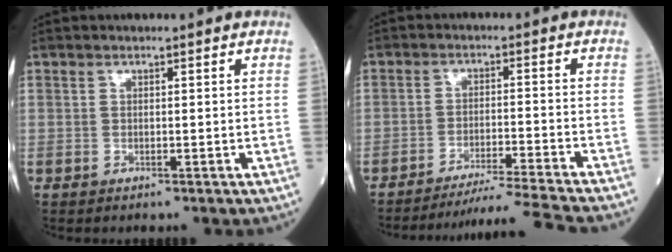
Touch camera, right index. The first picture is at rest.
{"total": 12.1, "force": [-11.1, -3.2, 3.2], "torque": [-0.030, -0.027, -0.174]}